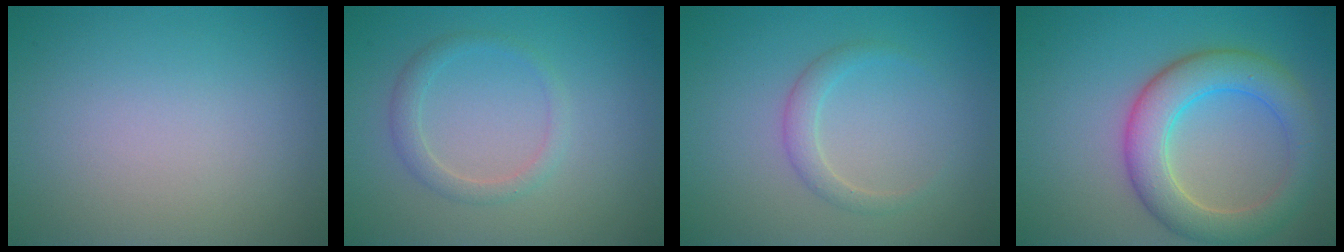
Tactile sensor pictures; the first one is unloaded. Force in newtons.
{"total": 1.7, "press": 1.7, "slide": 0.0}
{"total": 1.6, "press": 1.6, "slide": 0.1}
{"total": 6.1, "press": 6.1, "slide": 0.2}